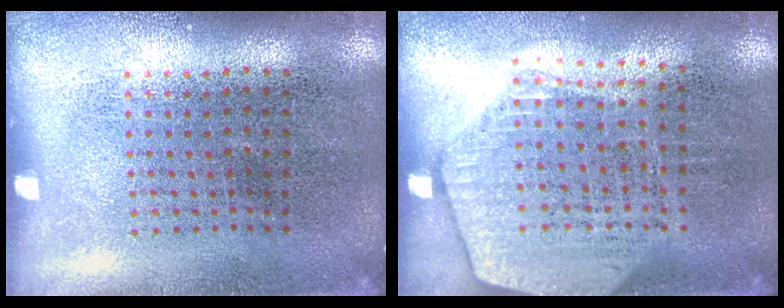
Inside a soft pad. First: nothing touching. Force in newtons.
{"total": 1.8, "press": 1.6, "slide": 0.8}